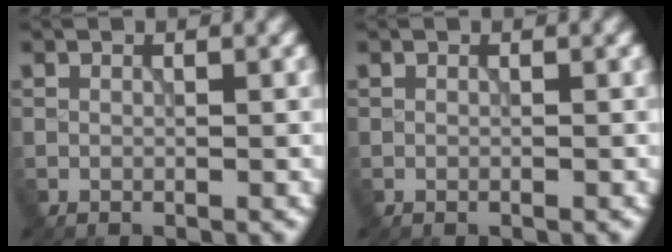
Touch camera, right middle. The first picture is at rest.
{"total": 0.0}